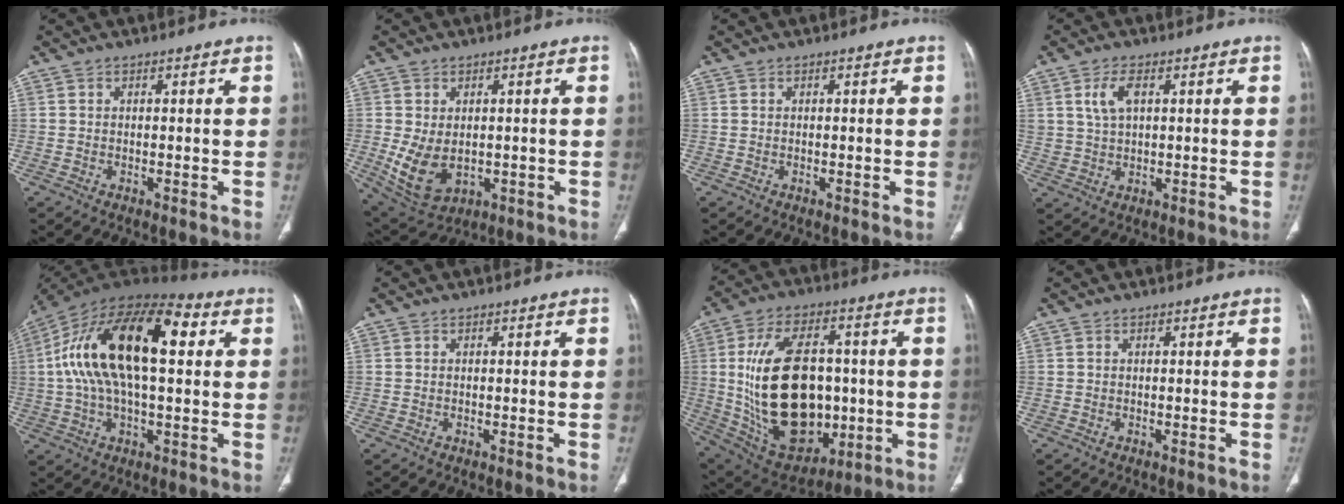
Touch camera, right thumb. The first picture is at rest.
{"total": 8.9, "force": [-0.7, 6.0, 6.5], "torque": [-0.115, -0.008, 0.011]}
{"total": 0.0}
{"total": 4.9, "force": [1.8, 2.8, 3.7], "torque": [-0.070, -0.003, 0.040]}
{"total": 23.8, "force": [4.5, 11.0, 20.7], "torque": [-0.374, 0.036, 0.064]}
{"total": 0.0}
{"total": 27.0, "force": [-0.7, 16.8, 21.1], "torque": [-0.356, 0.005, 0.021]}
{"total": 0.0}